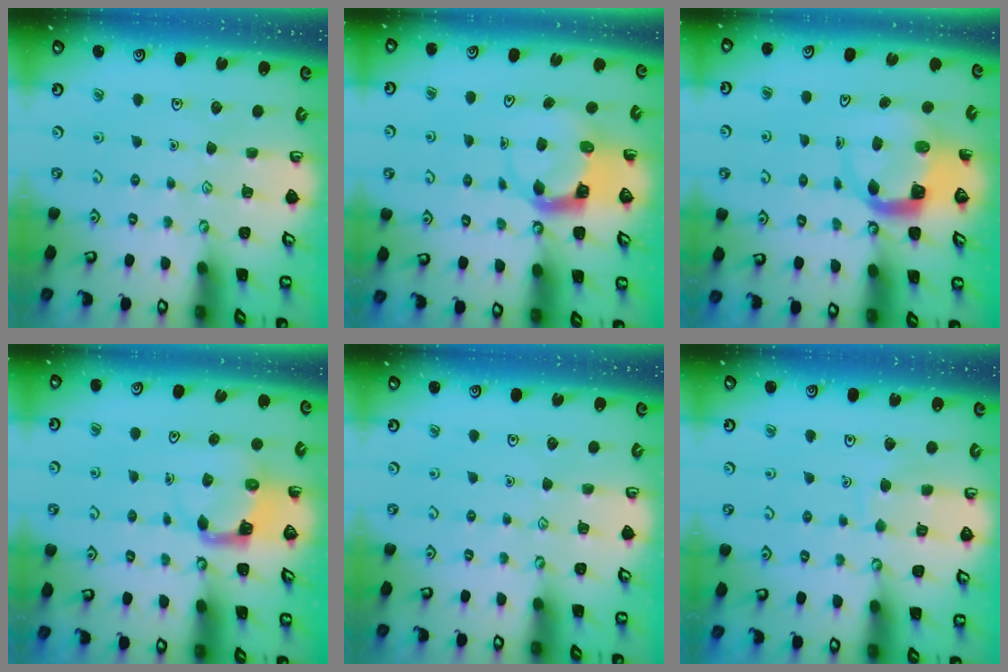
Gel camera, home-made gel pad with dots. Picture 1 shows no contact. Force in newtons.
{"total": 3.9, "press": 3.9, "slide": 0.3}
{"total": 5.8, "press": 5.8, "slide": 0.9}
{"total": 4.2, "press": 4.1, "slide": 0.4}
{"total": 0.0}
{"total": 5.2, "press": 5.1, "slide": 0.6}